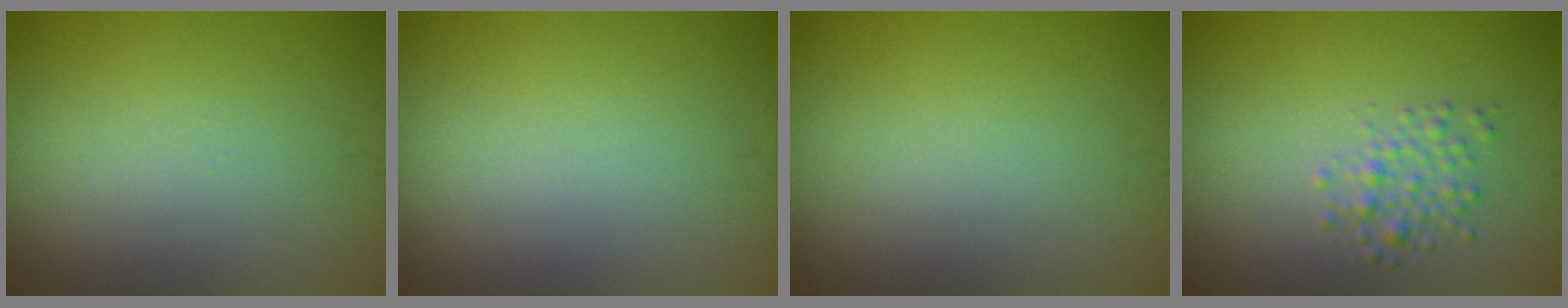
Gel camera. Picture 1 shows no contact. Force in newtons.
{"total": 0.0}
{"total": 0.0}
{"total": 1.9, "press": 1.9, "slide": 0.1}